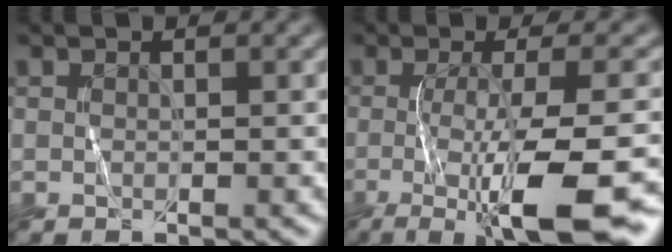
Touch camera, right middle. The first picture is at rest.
{"total": 10.2, "force": [-4.0, 2.2, 9.1], "torque": [-0.130, -0.013, -0.069]}